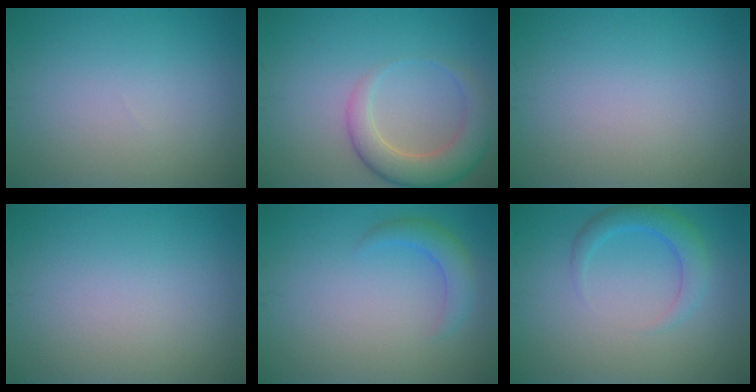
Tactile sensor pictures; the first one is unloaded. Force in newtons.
{"total": 4.9, "press": 4.9, "slide": 0.5}
{"total": 0.0}
{"total": 0.0}
{"total": 2.3, "press": 2.3, "slide": 0.0}
{"total": 2.8, "press": 2.8, "slide": 0.2}